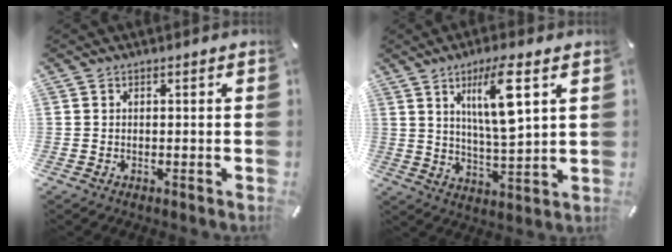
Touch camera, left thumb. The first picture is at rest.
{"total": 11.8, "force": [5.1, 2.4, 10.4], "torque": [-0.184, -0.014, 0.078]}